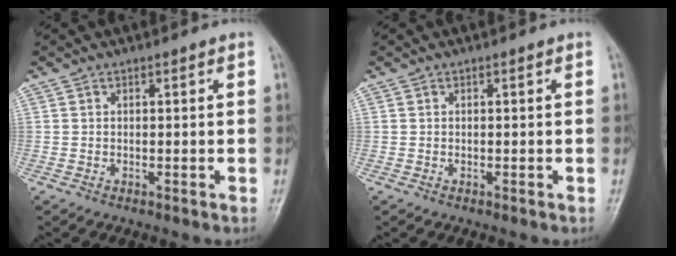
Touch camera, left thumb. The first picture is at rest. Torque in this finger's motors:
{"motor_torque": [0.02, 0.01, 0.02, -0.03, 0.00]}